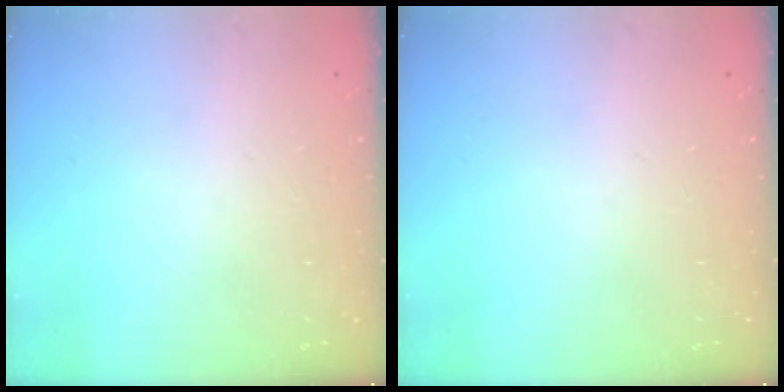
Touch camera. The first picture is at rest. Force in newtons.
{"total": 0.0}